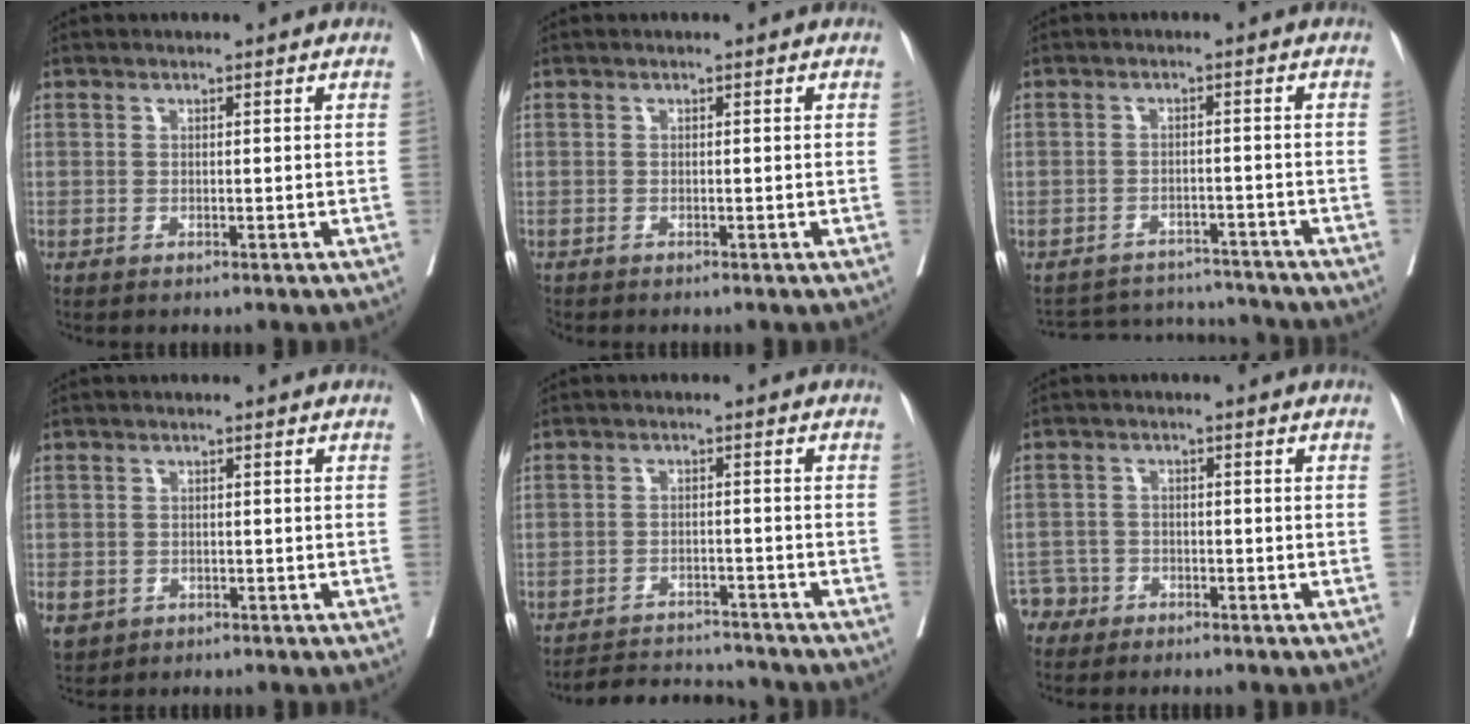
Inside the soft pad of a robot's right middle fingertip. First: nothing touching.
{"total": 0.8, "force": [-0.8, 0.0, 0.0], "torque": [-0.004, -0.004, -0.019]}
{"total": 9.7, "force": [-9.5, 2.1, 0.2], "torque": [0.000, 0.017, -0.130]}
{"total": 5.3, "force": [-2.4, 4.5, 1.5], "torque": [-0.042, 0.000, -0.030]}
{"total": 8.3, "force": [-8.2, 1.2, 0.8], "torque": [-0.009, 0.005, -0.122]}
{"total": 3.3, "force": [-2.5, 2.1, -0.8], "torque": [0.010, 0.008, -0.049]}